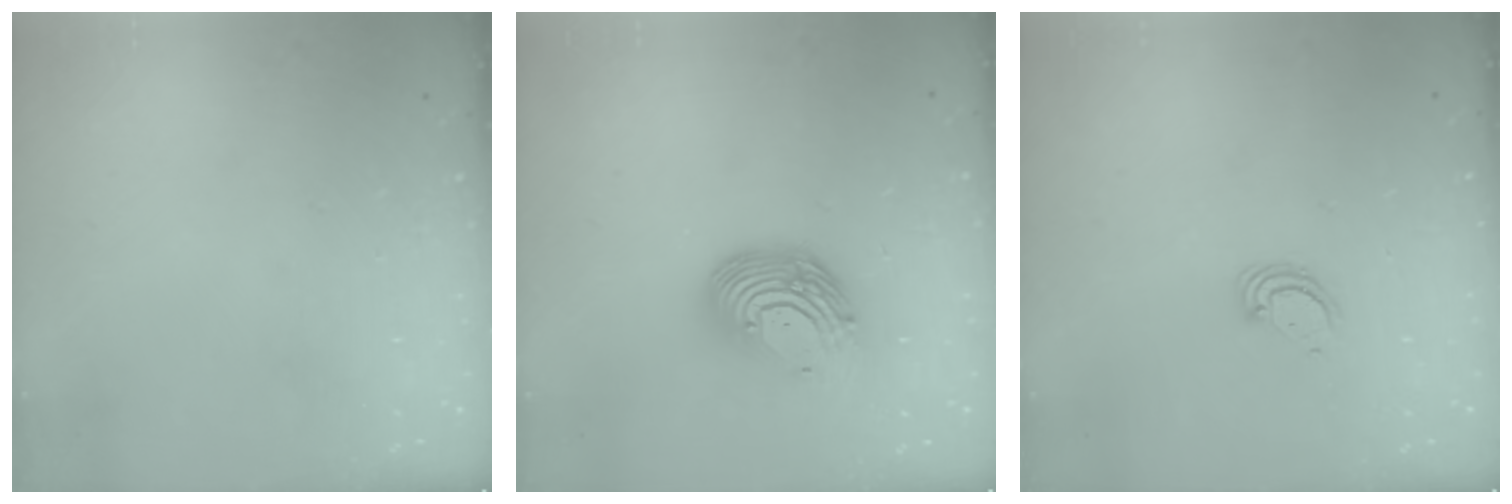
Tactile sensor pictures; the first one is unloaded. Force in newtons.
{"total": 15.0, "press": 14.9, "slide": 1.5}
{"total": 3.8, "press": 3.8, "slide": 0.3}